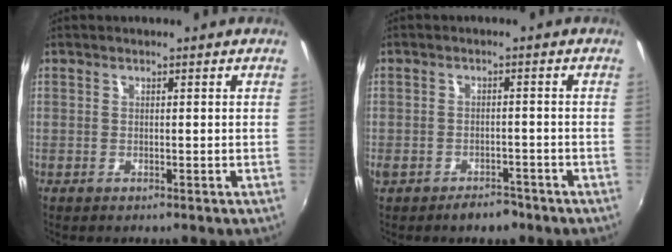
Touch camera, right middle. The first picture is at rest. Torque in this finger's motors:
{"motor_torque": [0.04, -0.02, 0.02, 0.01]}